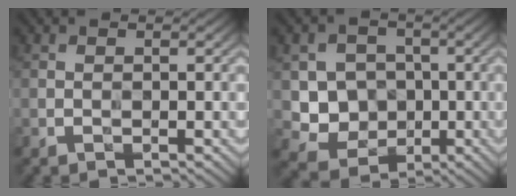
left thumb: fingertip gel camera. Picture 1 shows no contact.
{"total": 6.7, "force": [-0.2, 6.1, 2.8], "torque": [-0.066, -0.015, -0.018]}